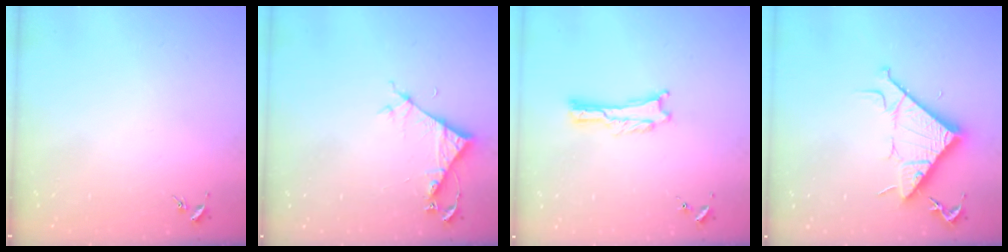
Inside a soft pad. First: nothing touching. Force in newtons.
{"total": 4.7, "press": 4.7, "slide": 0.3}
{"total": 0.0}
{"total": 10.2, "press": 10.2, "slide": 0.3}